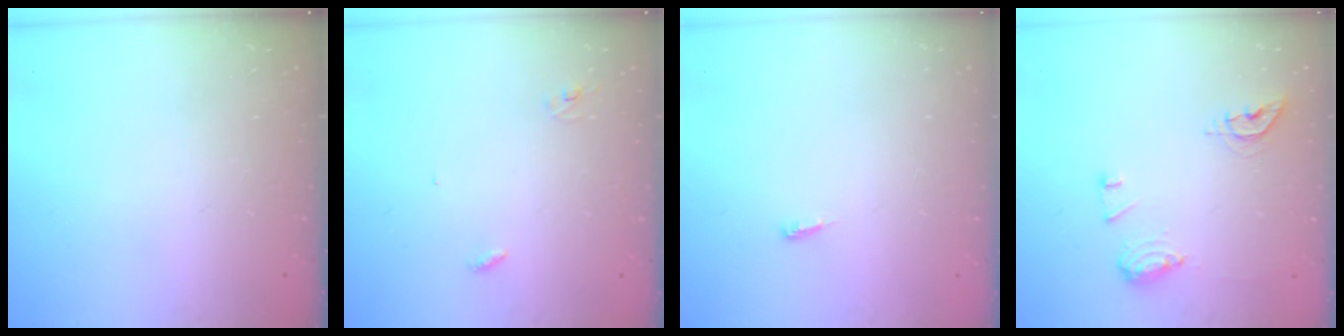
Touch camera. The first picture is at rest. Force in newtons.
{"total": 2.8, "press": 2.8, "slide": 0.3}
{"total": 3.4, "press": 3.3, "slide": 0.7}
{"total": 10.5, "press": 10.5, "slide": 0.7}